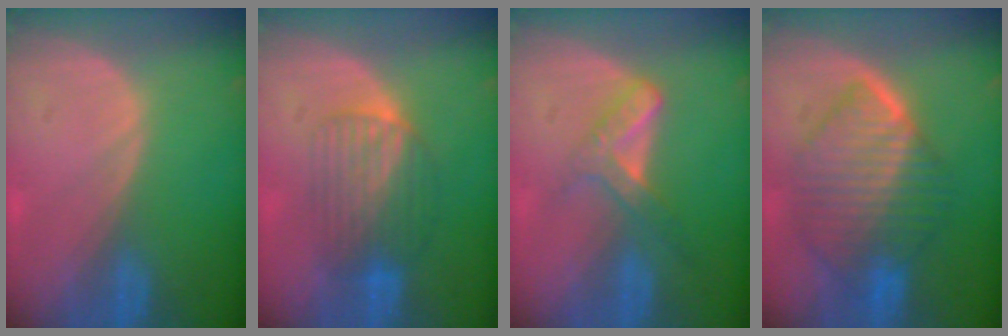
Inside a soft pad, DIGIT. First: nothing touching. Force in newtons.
{"total": 6.3, "press": 6.2, "slide": 1.1}
{"total": 5.4, "press": 4.7, "slide": 2.7}
{"total": 10.3, "press": 10.2, "slide": 0.9}